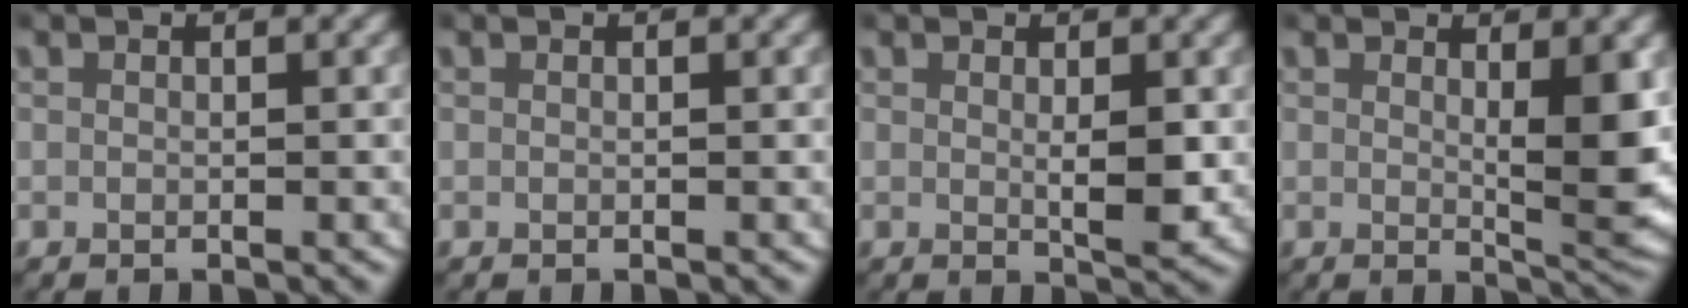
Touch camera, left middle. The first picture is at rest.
{"total": 0.0}
{"total": 2.5, "force": [0.3, 0.8, 2.3], "torque": [-0.036, -0.014, 0.007]}
{"total": 4.6, "force": [1.1, 1.1, 4.3], "torque": [-0.058, -0.015, 0.021]}